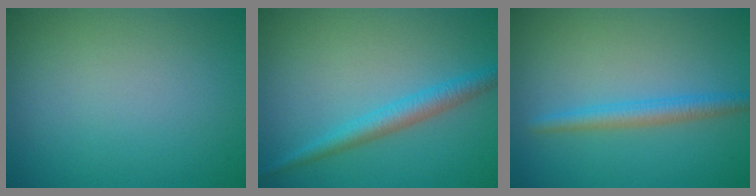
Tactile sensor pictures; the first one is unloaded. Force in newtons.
{"total": 2.7, "press": 2.7, "slide": 0.2}
{"total": 2.4, "press": 2.4, "slide": 0.1}